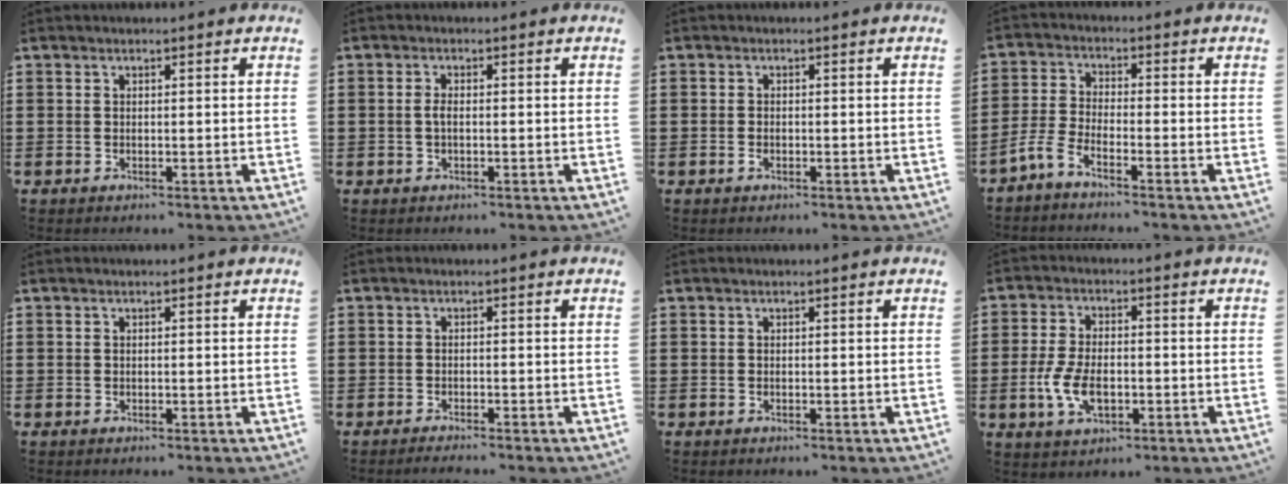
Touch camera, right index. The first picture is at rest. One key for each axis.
{"total": 1.7, "fx": -0.3, "fy": 0.4, "fz": 1.7, "tx": -0.040, "ty": -0.007, "tz": -0.006}
{"total": 0.9, "fx": -0.5, "fy": 0.4, "fz": 0.7, "tx": -0.014, "ty": -0.006, "tz": -0.008}
{"total": 3.5, "fx": -3.1, "fy": 0.1, "fz": 1.5, "tx": -0.051, "ty": -0.006, "tz": -0.068}
{"total": 0.0}
{"total": 1.1, "fx": -1.1, "fy": -0.3, "fz": 0.1, "tx": -0.005, "ty": -0.003, "tz": -0.020}
{"total": 0.0}
{"total": 6.5, "fx": -1.6, "fy": 3.3, "fz": 5.3, "tx": -0.128, "ty": -0.007, "tz": -0.032}